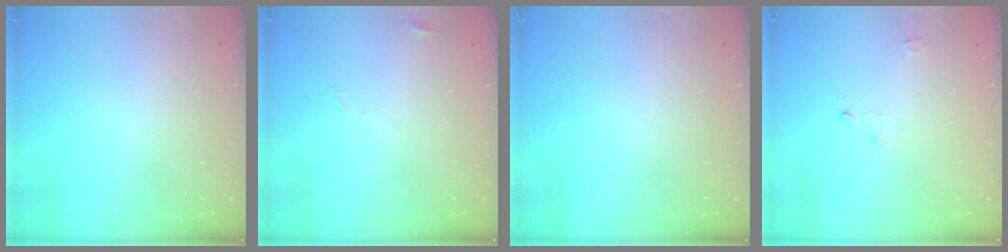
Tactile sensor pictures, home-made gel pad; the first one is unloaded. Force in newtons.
{"total": 2.8, "press": 2.8, "slide": 0.2}
{"total": 0.0}
{"total": 2.9, "press": 2.8, "slide": 0.3}